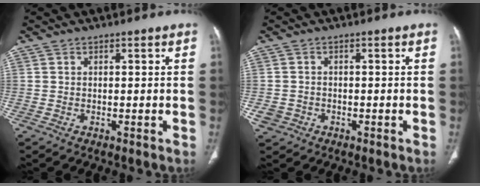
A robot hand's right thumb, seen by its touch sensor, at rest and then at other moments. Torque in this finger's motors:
{"motor_torque": [1.05, 0.95, 0.15, -0.34, 0.35]}